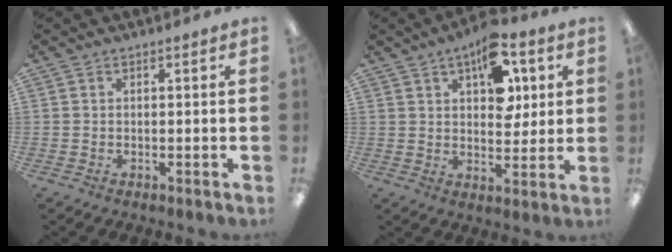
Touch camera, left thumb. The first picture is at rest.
{"total": 12.1, "force": [6.4, 6.6, 7.9], "torque": [-0.103, -0.022, 0.108]}